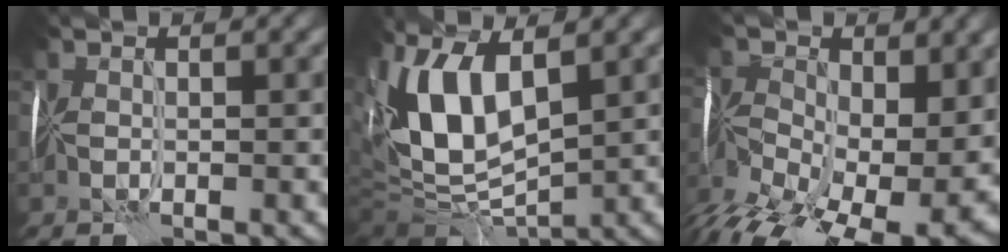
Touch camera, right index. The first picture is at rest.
{"total": 9.8, "force": [2.1, 5.4, 8.0], "torque": [-0.180, 0.010, 0.029]}
{"total": 17.5, "force": [-6.7, 10.6, 12.2], "torque": [-0.226, -0.018, -0.082]}